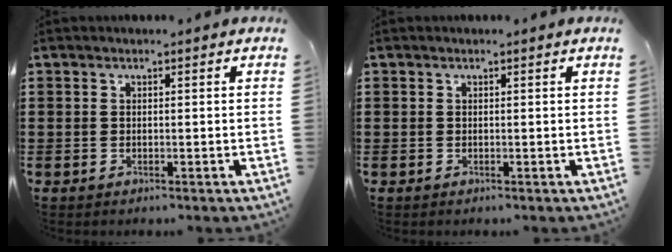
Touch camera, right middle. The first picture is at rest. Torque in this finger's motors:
{"motor_torque": [-0.45, -0.37, -0.02, -0.01]}